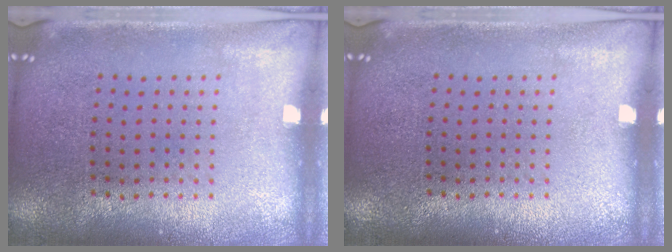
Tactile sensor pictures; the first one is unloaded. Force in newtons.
{"total": 0.0}